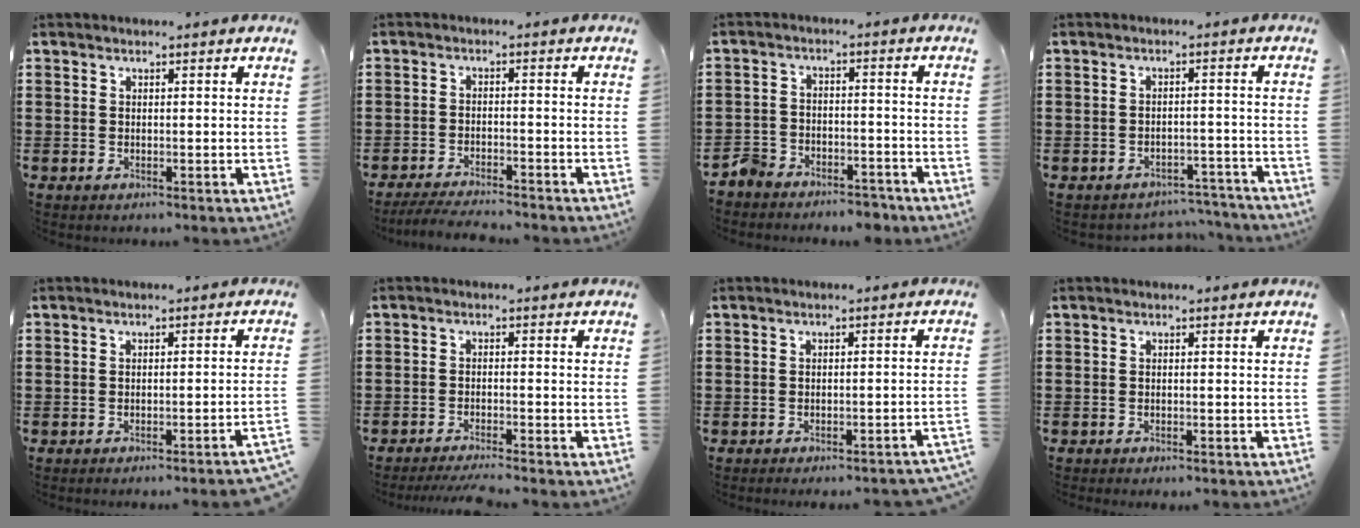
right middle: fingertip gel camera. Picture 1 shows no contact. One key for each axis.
{"total": 3.7, "fx": -3.5, "fy": 0.0, "fz": 1.0, "tx": -0.026, "ty": -0.006, "tz": -0.073}
{"total": 5.3, "fx": -5.1, "fy": 1.4, "fz": 0.3, "tx": -0.021, "ty": 0.013, "tz": -0.107}
{"total": 3.1, "fx": -3.0, "fy": 0.3, "fz": 0.1, "tx": -0.010, "ty": 0.000, "tz": -0.064}
{"total": 1.7, "fx": -1.5, "fy": -0.5, "fz": 0.7, "tx": -0.014, "ty": -0.002, "tz": -0.029}
{"total": 2.8, "fx": -2.6, "fy": -0.3, "fz": 1.0, "tx": -0.017, "ty": -0.003, "tz": -0.050}
{"total": 1.8, "fx": -1.7, "fy": -0.3, "fz": 0.5, "tx": -0.010, "ty": -0.001, "tz": -0.032}
{"total": 0.7, "fx": -0.6, "fy": -0.1, "fz": 0.1, "tx": -0.005, "ty": -0.004, "tz": -0.012}